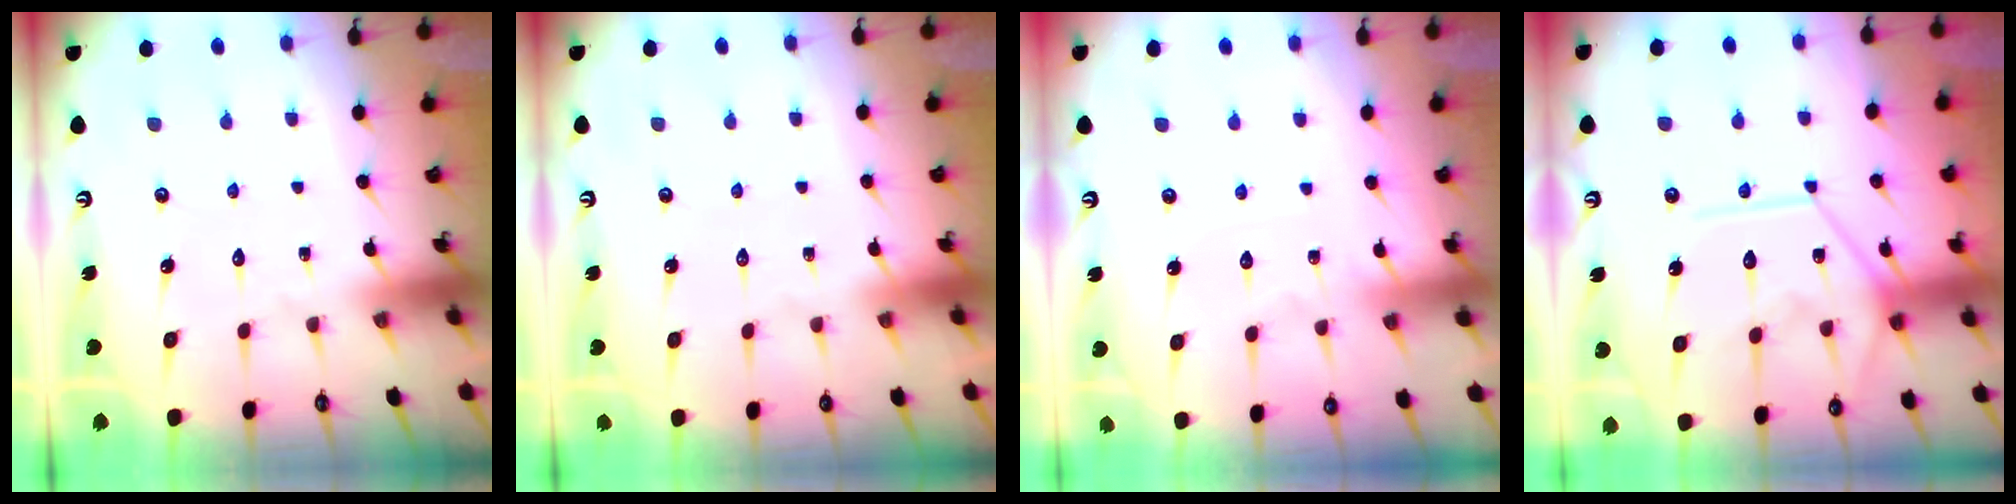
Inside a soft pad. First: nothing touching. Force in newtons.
{"total": 0.6, "press": 0.5, "slide": 0.2}
{"total": 4.0, "press": 3.9, "slide": 0.5}
{"total": 12.7, "press": 12.7, "slide": 1.2}